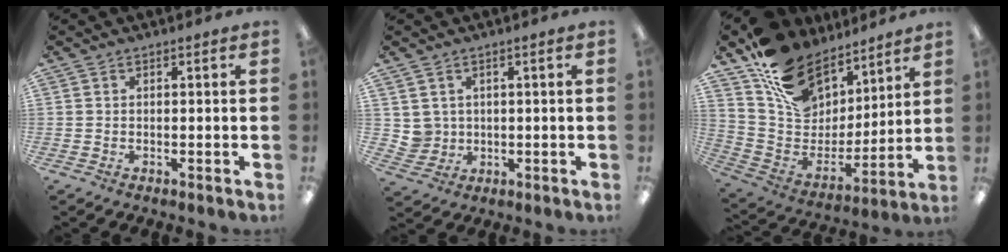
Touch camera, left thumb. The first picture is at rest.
{"total": 3.7, "force": [1.9, 3.2, -0.2], "torque": [-0.012, 0.001, 0.037]}
{"total": 17.6, "force": [11.6, 11.2, 6.9], "torque": [-0.129, -0.081, 0.219]}